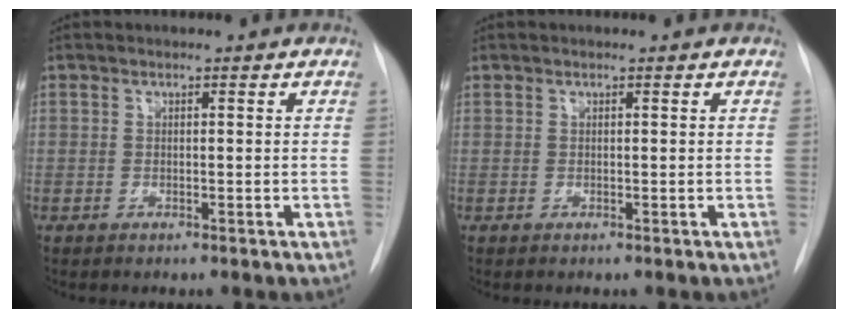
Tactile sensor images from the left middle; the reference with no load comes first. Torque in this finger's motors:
{"motor_torque": [0.60, -0.68, 0.17, 0.01]}